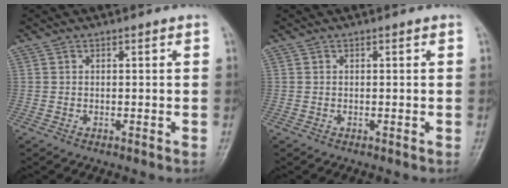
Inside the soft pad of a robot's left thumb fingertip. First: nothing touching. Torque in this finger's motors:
{"motor_torque": [-0.06, 0.06, -0.09, -0.09, 0.00]}